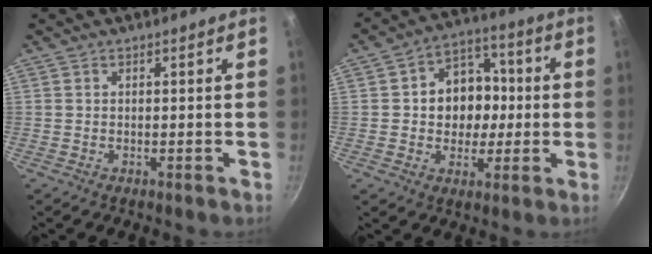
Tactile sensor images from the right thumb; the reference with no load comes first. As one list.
[{"total": 12.4, "force": [0.3, 10.2, 7.1], "torque": [-0.062, 0.019, -0.001]}]